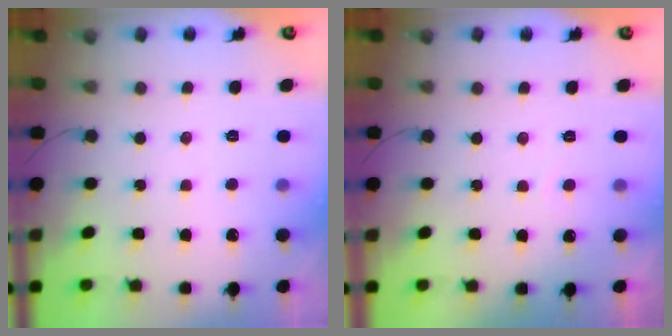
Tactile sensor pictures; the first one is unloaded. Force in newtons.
{"total": 1.7, "press": 1.6, "slide": 0.0}